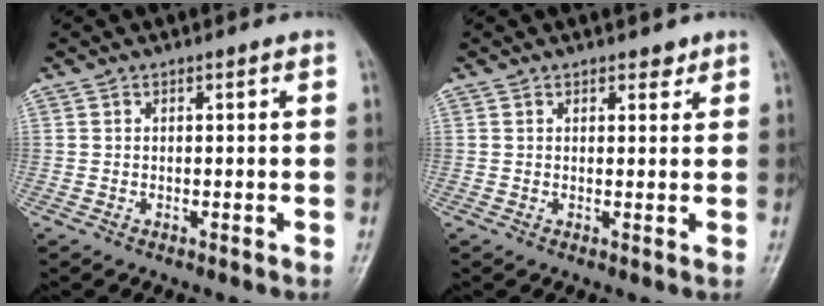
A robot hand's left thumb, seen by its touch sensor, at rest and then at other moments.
{"total": 2.0, "force": [1.4, 1.2, 0.9], "torque": [0.003, -0.006, 0.015]}